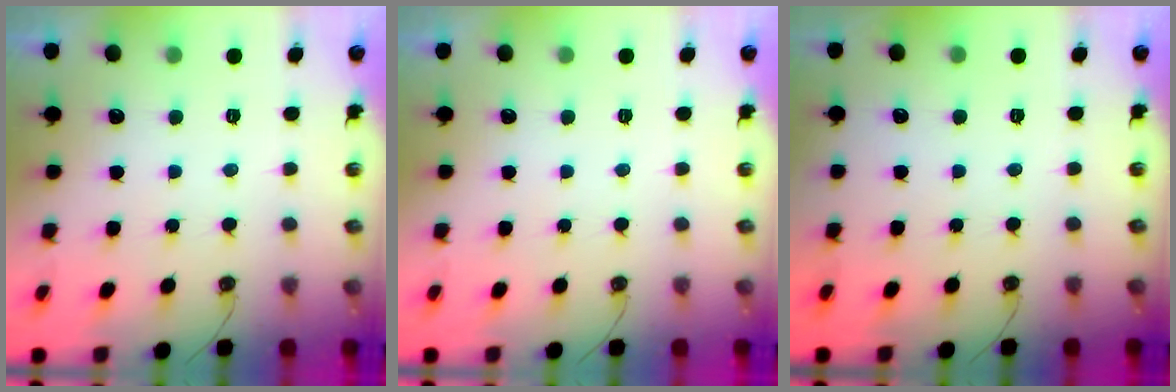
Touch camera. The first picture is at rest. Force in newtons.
{"total": 0.0}
{"total": 0.0}